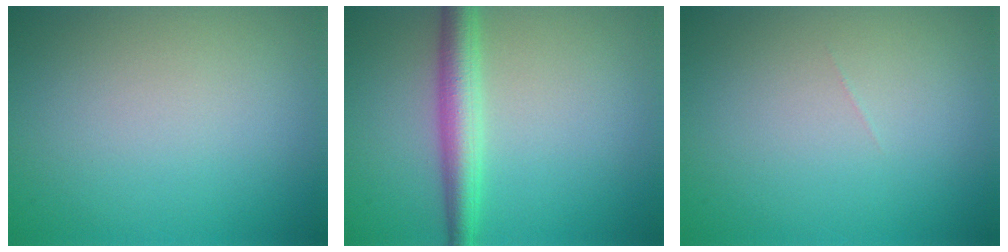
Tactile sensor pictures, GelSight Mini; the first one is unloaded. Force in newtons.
{"total": 3.9, "press": 3.9, "slide": 0.1}
{"total": 0.0}